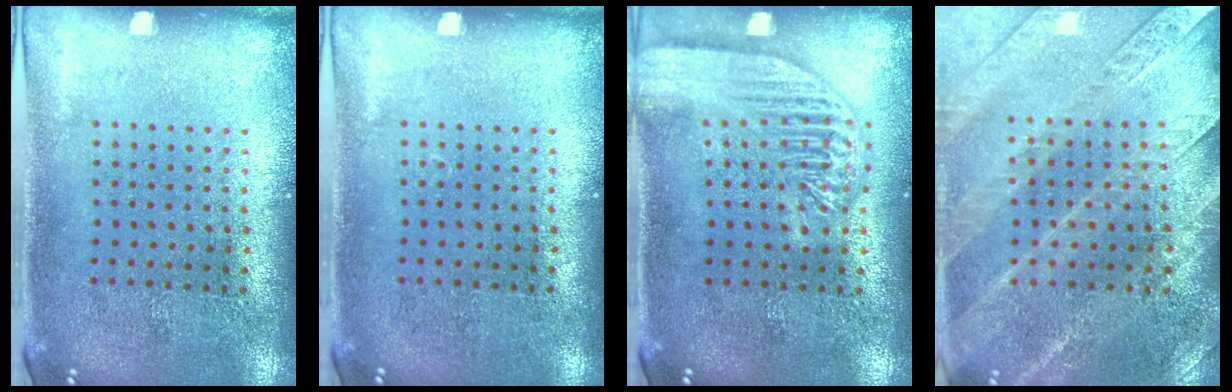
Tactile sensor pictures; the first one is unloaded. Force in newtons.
{"total": 0.0}
{"total": 2.8, "press": 2.8, "slide": 0.3}
{"total": 2.8, "press": 2.7, "slide": 0.6}